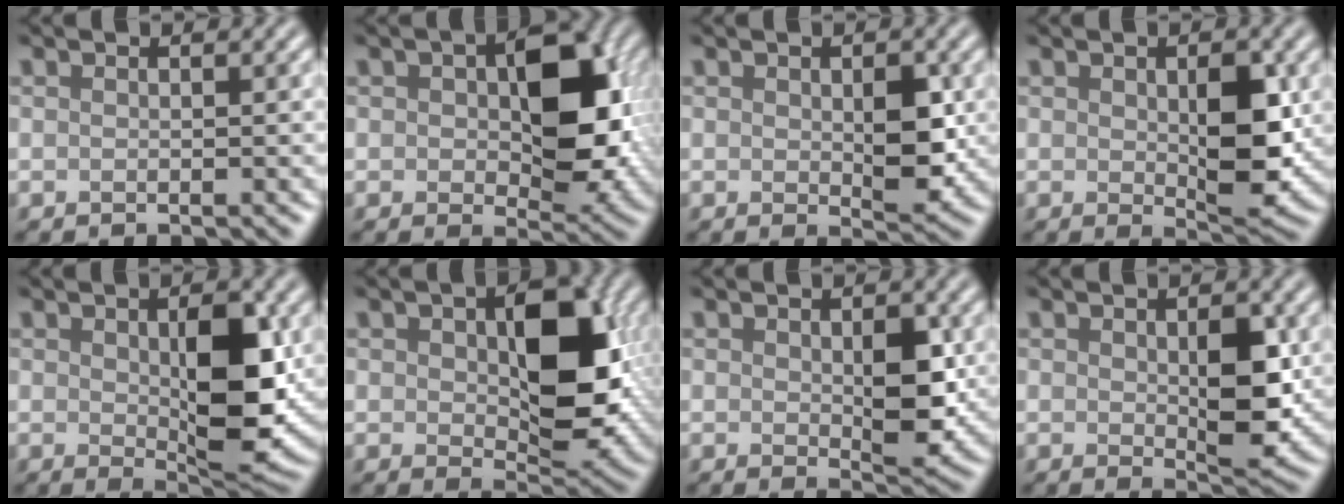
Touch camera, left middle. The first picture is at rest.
{"total": 9.1, "force": [0.8, 4.9, 7.7], "torque": [-0.108, 0.002, 0.014]}
{"total": 3.7, "force": [0.1, 1.8, 3.2], "torque": [-0.049, -0.008, 0.008]}
{"total": 5.3, "force": [0.2, 2.4, 4.7], "torque": [-0.076, -0.010, 0.011]}
{"total": 7.3, "force": [0.3, 2.9, 6.7], "torque": [-0.102, -0.010, 0.015]}
{"total": 9.1, "force": [0.8, 5.0, 7.5], "torque": [-0.115, -0.006, 0.020]}
{"total": 4.2, "force": [0.1, 2.0, 3.6], "torque": [-0.058, -0.009, 0.011]}
{"total": 4.7, "force": [0.2, 2.1, 4.2], "torque": [-0.068, -0.009, 0.011]}